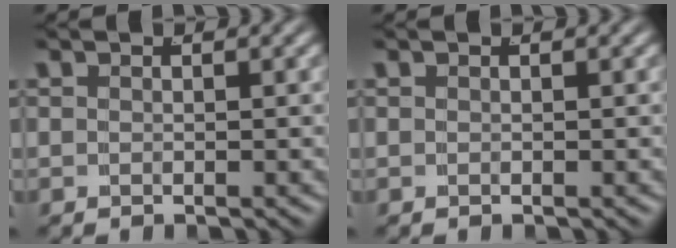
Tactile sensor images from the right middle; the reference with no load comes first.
{"total": 0.0}